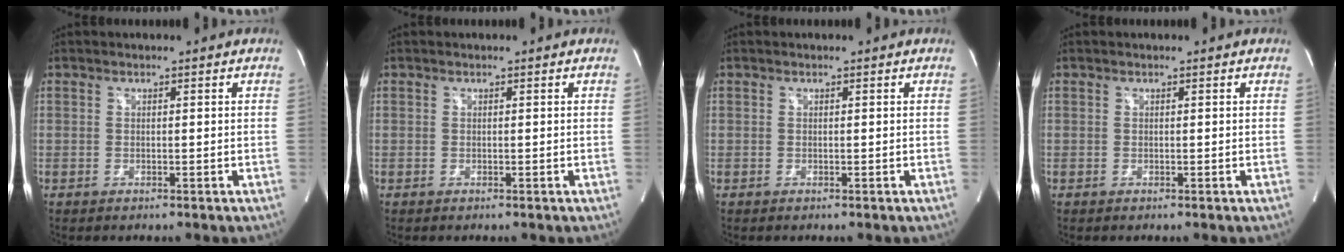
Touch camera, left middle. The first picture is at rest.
{"total": 0.0}
{"total": 0.0}
{"total": 0.0}